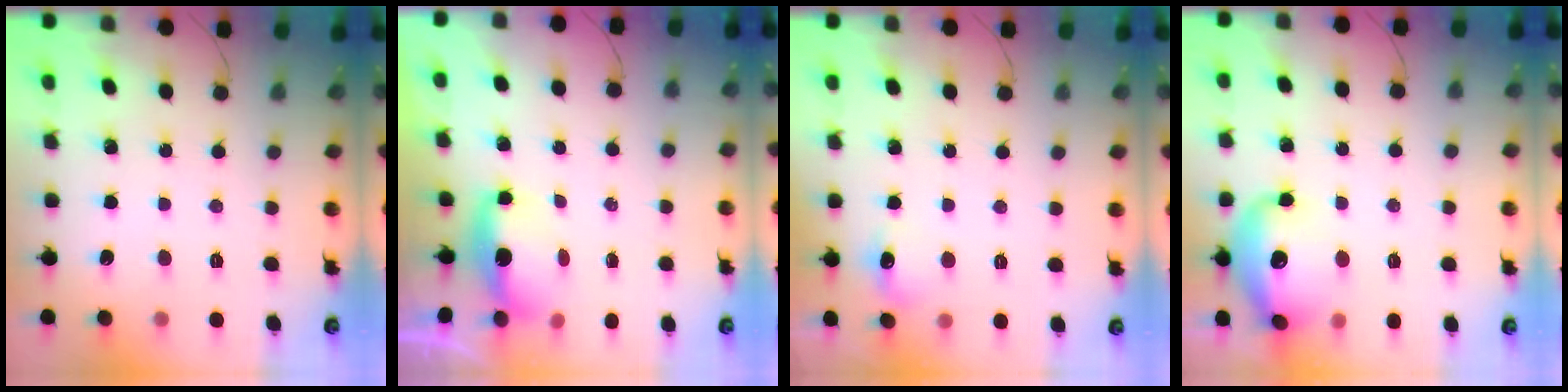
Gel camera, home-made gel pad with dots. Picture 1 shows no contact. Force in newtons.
{"total": 5.7, "press": 5.7, "slide": 0.4}
{"total": 6.8, "press": 6.6, "slide": 1.3}
{"total": 17.5, "press": 16.8, "slide": 4.8}